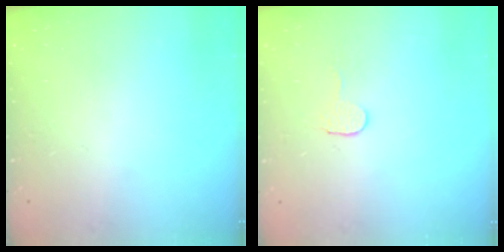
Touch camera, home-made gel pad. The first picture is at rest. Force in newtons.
{"total": 3.2, "press": 3.2, "slide": 0.3}